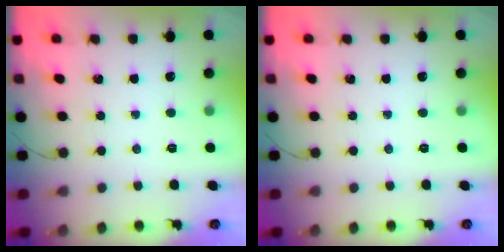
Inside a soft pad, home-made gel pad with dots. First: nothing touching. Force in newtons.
{"total": 0.0}